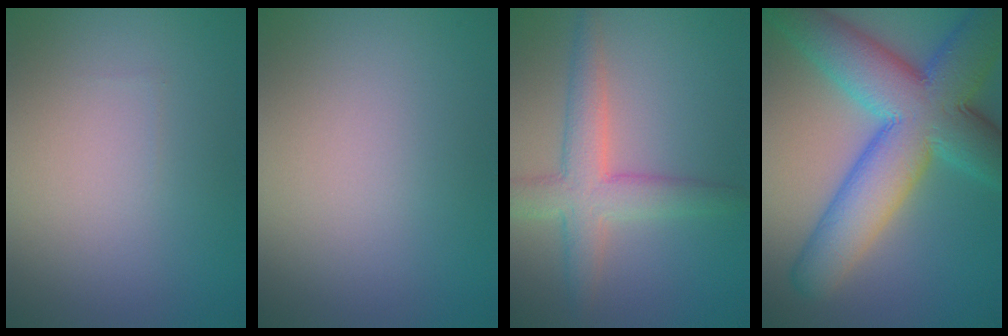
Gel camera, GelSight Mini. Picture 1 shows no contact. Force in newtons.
{"total": 0.0}
{"total": 4.6, "press": 4.6, "slide": 0.2}
{"total": 12.7, "press": 12.7, "slide": 0.4}